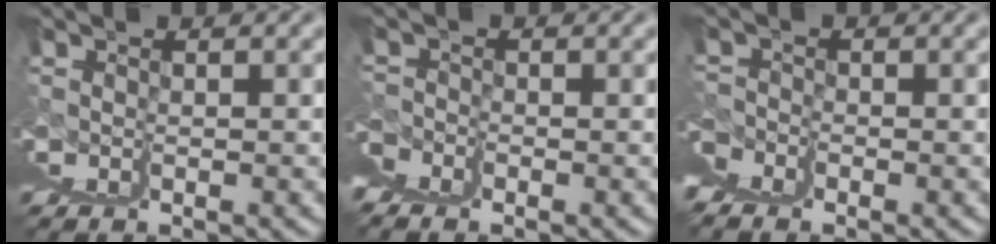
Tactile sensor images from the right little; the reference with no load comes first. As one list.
[{"total": 2.8, "force": [1.4, -2.4, -0.5], "torque": [0.023, 0.014, 0.024]}, {"total": 2.9, "force": [1.7, -2.3, -0.4], "torque": [0.019, 0.014, 0.029]}]